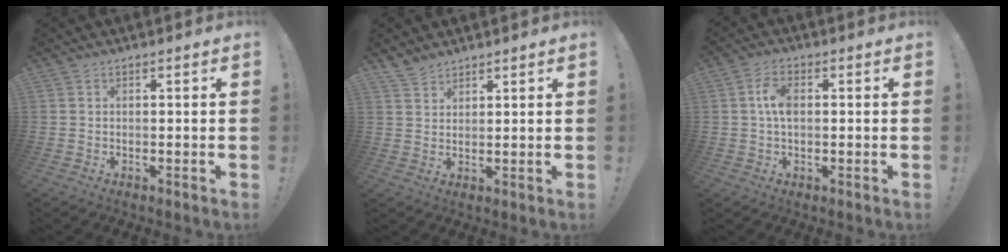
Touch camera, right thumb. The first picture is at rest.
{"total": 3.5, "force": [3.2, 1.5, 0.5], "torque": [-0.009, -0.021, 0.061]}
{"total": 5.7, "force": [0.4, 3.2, 4.7], "torque": [-0.080, 0.004, 0.004]}